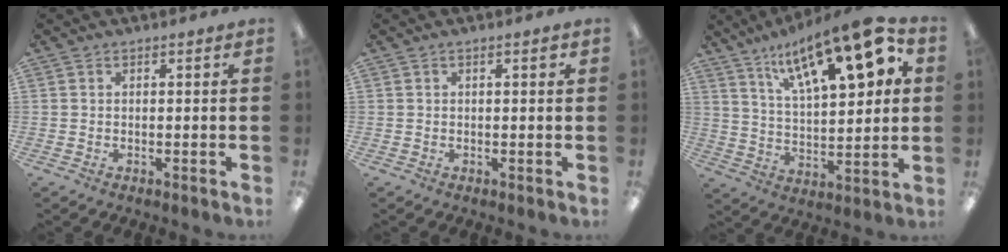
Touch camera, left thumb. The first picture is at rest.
{"total": 1.7, "force": [0.6, 0.5, 1.5], "torque": [-0.030, 0.004, 0.010]}
{"total": 20.7, "force": [12.2, 6.8, 15.3], "torque": [-0.233, -0.068, 0.197]}